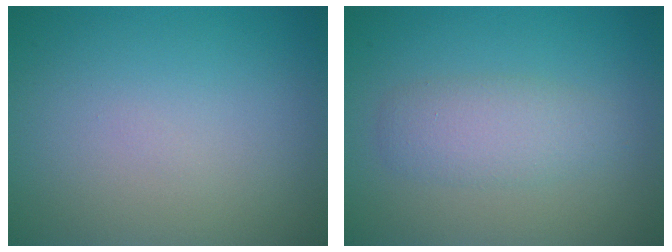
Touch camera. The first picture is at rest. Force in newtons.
{"total": 2.8, "press": 2.8, "slide": 0.1}